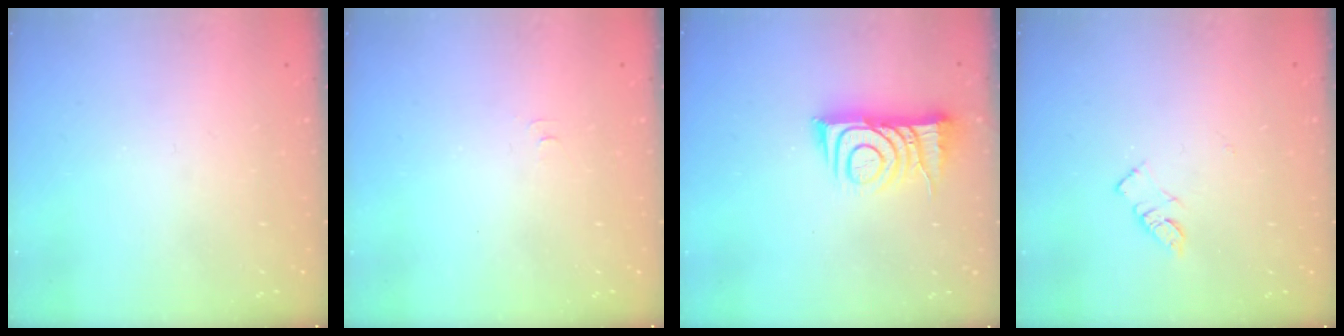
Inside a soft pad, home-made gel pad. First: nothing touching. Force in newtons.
{"total": 5.2, "press": 5.1, "slide": 0.6}
{"total": 9.9, "press": 9.8, "slide": 1.1}
{"total": 5.1, "press": 5.1, "slide": 0.5}